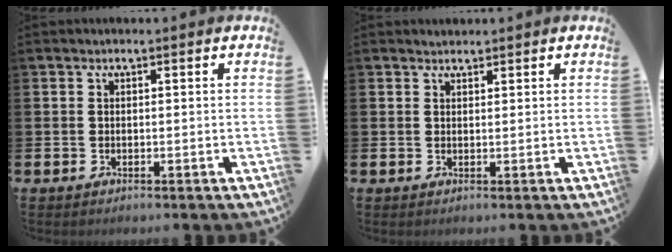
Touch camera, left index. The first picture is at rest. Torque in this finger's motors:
{"motor_torque": [0.04, 0.01, -0.11, -0.01]}